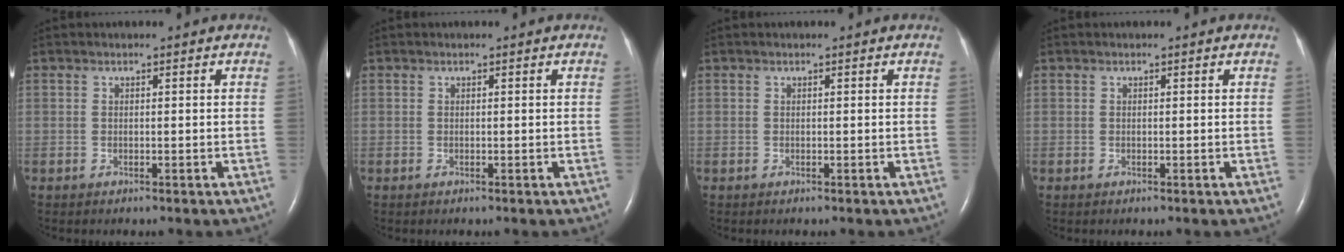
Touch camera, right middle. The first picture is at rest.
{"total": 0.0}
{"total": 0.0}
{"total": 0.0}